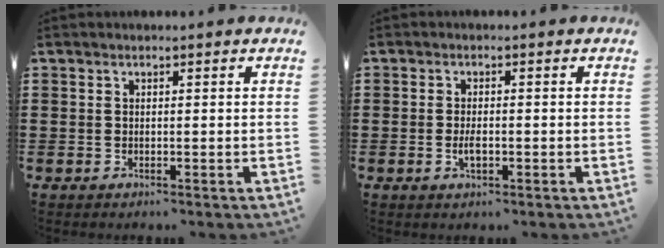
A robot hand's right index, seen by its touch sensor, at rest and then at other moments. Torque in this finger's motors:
{"motor_torque": [0.20, 0.60, 0.14, 0.04]}